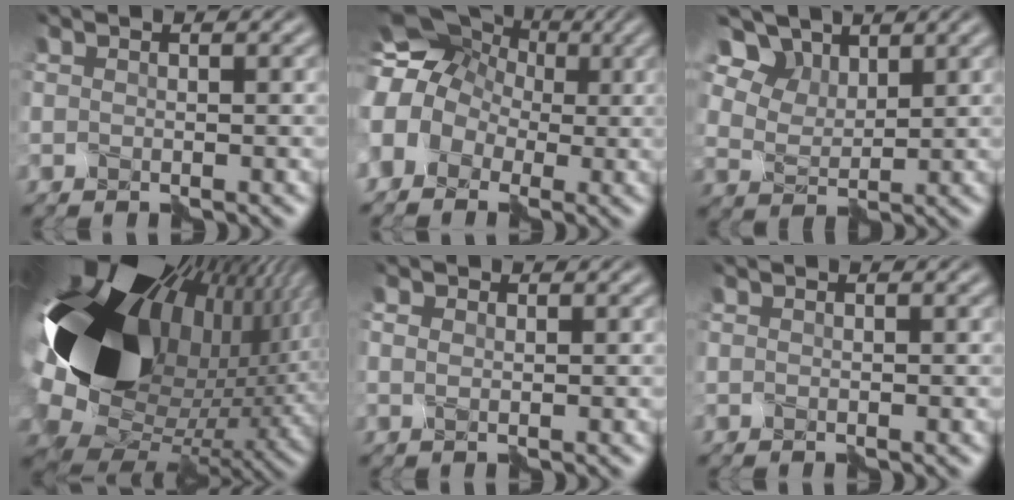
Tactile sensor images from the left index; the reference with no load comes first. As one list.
[{"total": 7.8, "force": [-0.5, 6.6, 4.2], "torque": [-0.082, 0.015, -0.034]}, {"total": 11.4, "force": [8.0, 6.5, 5.0], "torque": [-0.147, 0.017, 0.151]}, {"total": 19.2, "force": [3.5, 12.1, 14.4], "torque": [-0.290, -0.037, 0.089]}, {"total": 0.7, "force": [0.5, 0.2, 0.3], "torque": [-0.012, 0.002, 0.008]}, {"total": 0.0}]